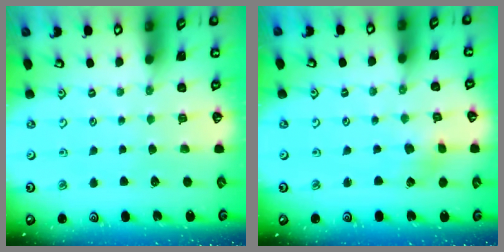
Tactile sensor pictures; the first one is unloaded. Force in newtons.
{"total": 2.9, "press": 2.9, "slide": 0.5}